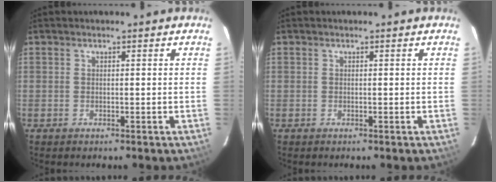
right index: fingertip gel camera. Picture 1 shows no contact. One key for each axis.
{"total": 0.0}